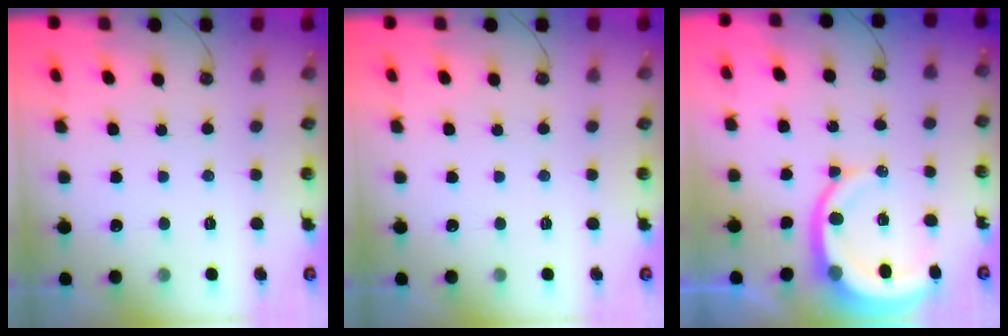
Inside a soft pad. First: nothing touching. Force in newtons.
{"total": 0.0}
{"total": 10.6, "press": 10.5, "slide": 1.2}